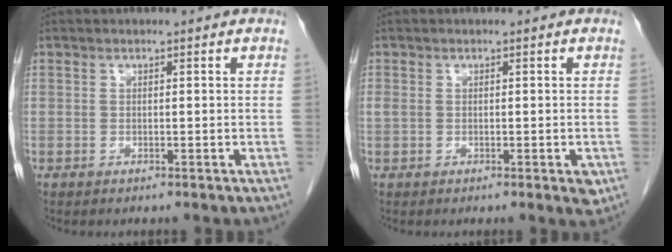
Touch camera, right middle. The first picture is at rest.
{"total": 2.8, "force": [-0.2, 1.4, 2.4], "torque": [-0.041, 0.008, 0.005]}